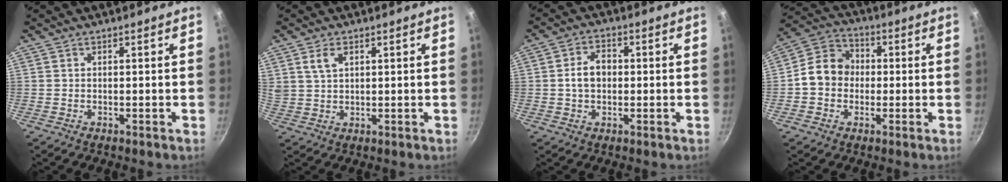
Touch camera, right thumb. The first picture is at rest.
{"total": 4.3, "force": [2.0, 2.6, 2.8], "torque": [-0.043, -0.002, 0.043]}
{"total": 5.9, "force": [0.0, 4.3, 4.0], "torque": [-0.052, 0.016, -0.006]}
{"total": 9.8, "force": [-0.5, 8.4, 5.0], "torque": [-0.055, 0.025, -0.030]}